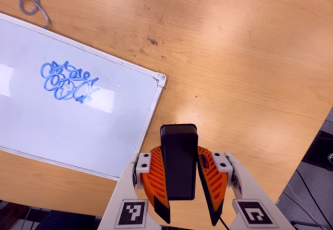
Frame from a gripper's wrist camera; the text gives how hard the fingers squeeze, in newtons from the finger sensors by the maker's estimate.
{"total": 9.9, "left": 8.5, "right": 11.3}